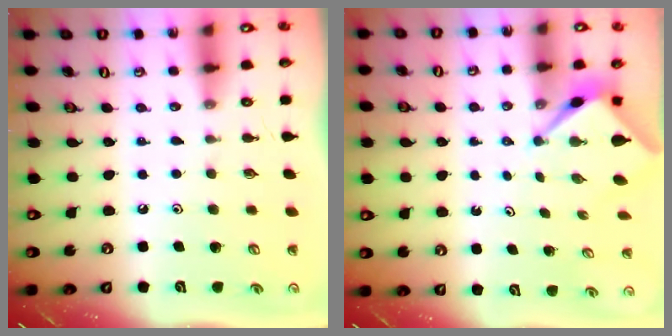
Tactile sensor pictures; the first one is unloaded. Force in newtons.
{"total": 2.5, "press": 2.5, "slide": 0.1}